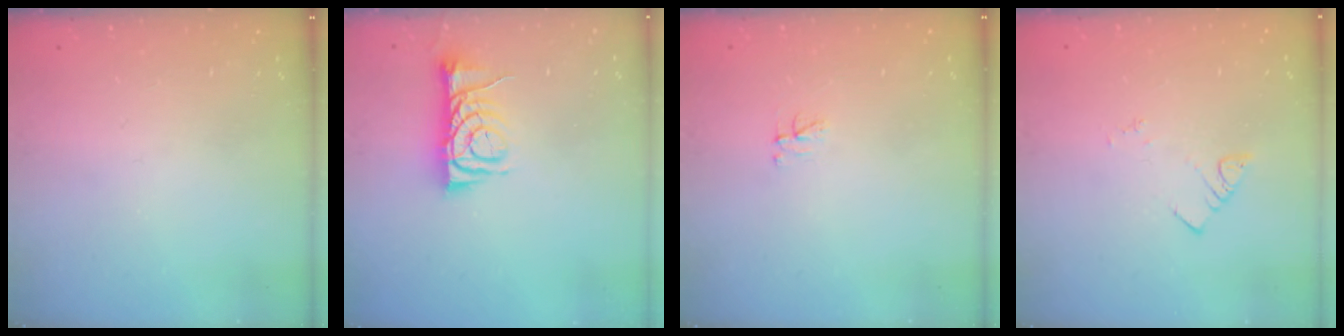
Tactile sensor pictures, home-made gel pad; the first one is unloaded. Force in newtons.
{"total": 7.0, "press": 7.0, "slide": 0.5}
{"total": 2.9, "press": 2.9, "slide": 0.4}
{"total": 2.1, "press": 2.0, "slide": 0.4}